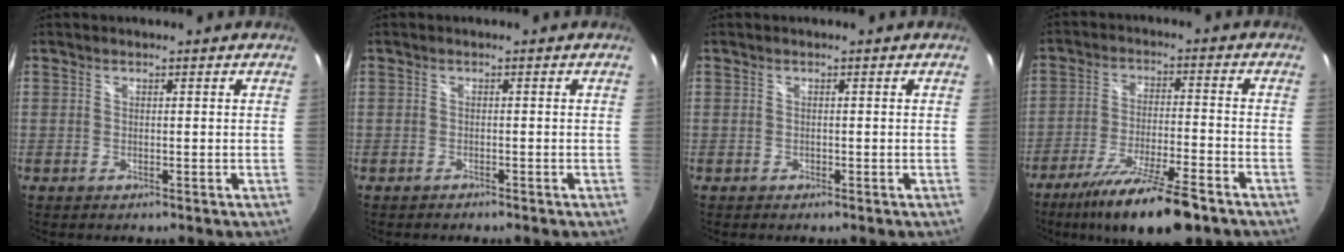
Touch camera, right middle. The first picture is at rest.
{"total": 1.1, "force": [-1.0, 0.3, 0.2], "torque": [-0.008, -0.004, -0.016]}
{"total": 0.6, "force": [-0.5, 0.4, 0.0], "torque": [-0.001, -0.003, -0.009]}
{"total": 14.5, "force": [-10.8, 2.1, 9.5], "torque": [-0.186, -0.029, -0.181]}